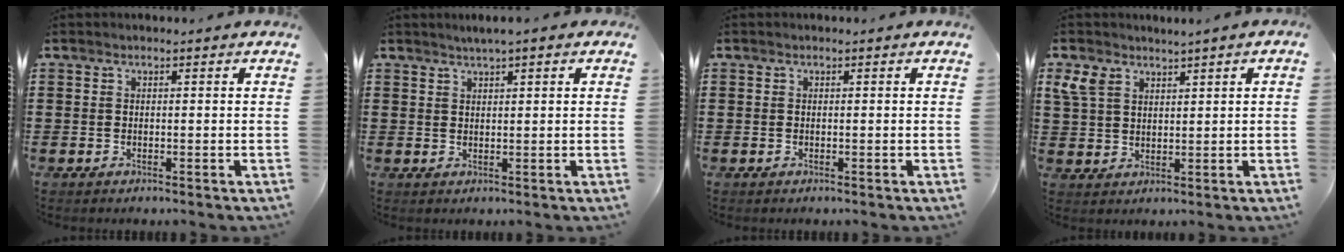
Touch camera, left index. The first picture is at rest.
{"total": 1.6, "force": [1.3, 0.0, 0.9], "torque": [-0.019, 0.002, 0.024]}
{"total": 0.0}
{"total": 3.4, "force": [2.3, 1.8, 1.9], "torque": [-0.047, 0.004, 0.044]}